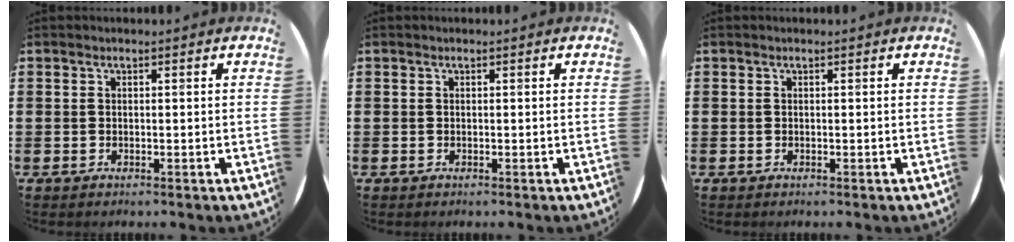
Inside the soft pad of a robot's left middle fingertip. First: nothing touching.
{"total": 0.0}
{"total": 0.0}